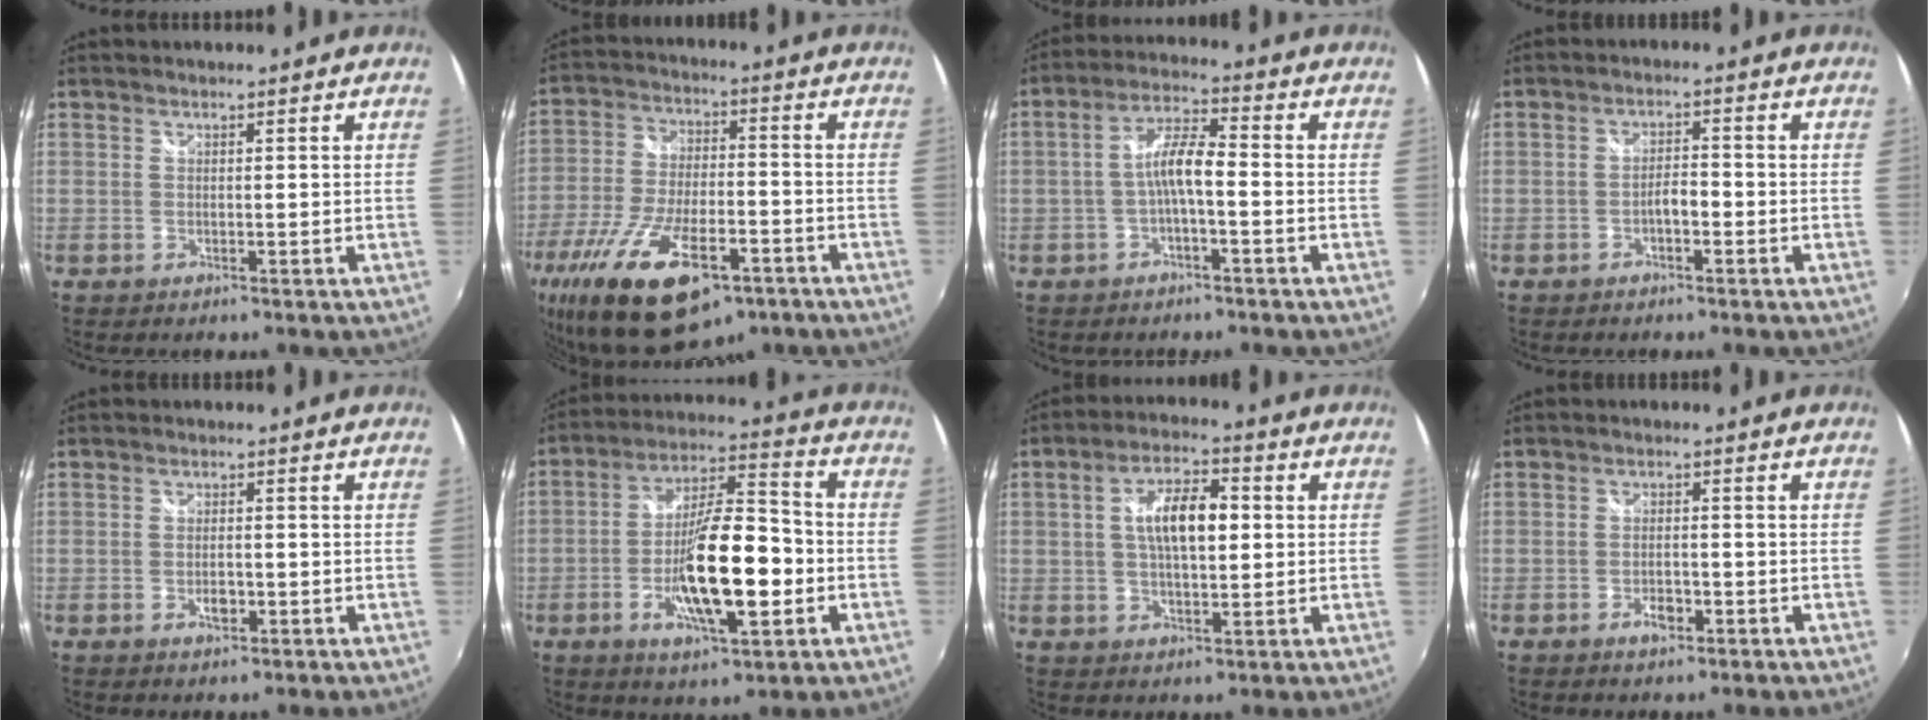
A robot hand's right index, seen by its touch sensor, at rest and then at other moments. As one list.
[{"total": 22.1, "force": [-13.1, 9.0, 15.3], "torque": [-0.312, -0.051, -0.216]}, {"total": 5.9, "force": [-1.8, 1.2, 5.5], "torque": [-0.114, 0.015, -0.034]}, {"total": 2.7, "force": [-1.6, 0.7, 2.1], "torque": [-0.044, 0.007, -0.028]}, {"total": 2.8, "force": [-1.0, 1.4, 2.2], "torque": [-0.039, -0.003, -0.017]}, {"total": 16.7, "force": [-4.3, 4.7, 15.4], "torque": [-0.278, 0.002, -0.074]}, {"total": 9.4, "force": [1.2, 4.1, 8.3], "torque": [-0.148, 0.015, 0.020]}, {"total": 3.3, "force": [-1.7, 1.6, 2.3], "torque": [-0.046, -0.002, -0.029]}]